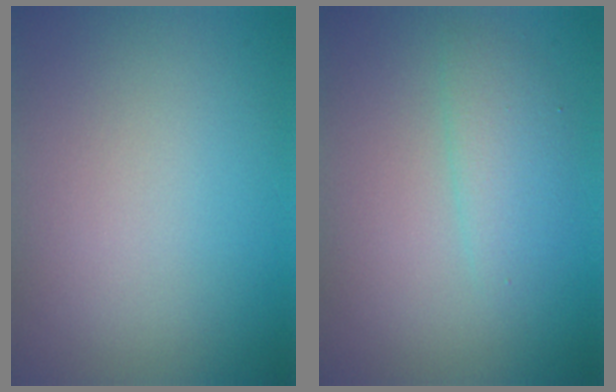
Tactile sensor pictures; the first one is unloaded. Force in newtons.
{"total": 2.0, "press": 2.0, "slide": 0.1}